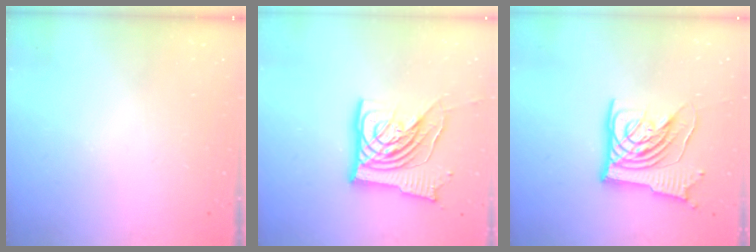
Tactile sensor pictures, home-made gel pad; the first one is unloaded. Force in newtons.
{"total": 16.1, "press": 16.0, "slide": 1.8}
{"total": 13.1, "press": 13.0, "slide": 1.7}